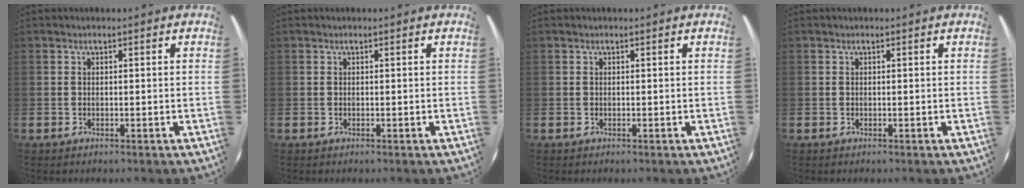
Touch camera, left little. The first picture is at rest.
{"total": 0.0}
{"total": 0.0}
{"total": 0.0}